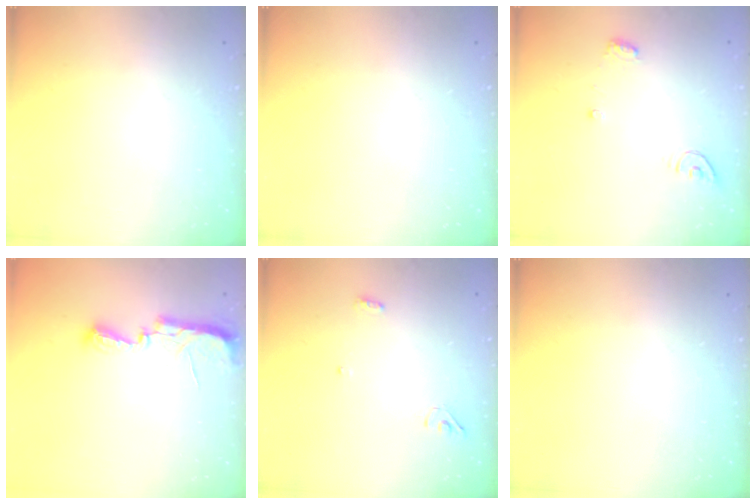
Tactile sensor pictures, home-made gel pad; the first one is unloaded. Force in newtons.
{"total": 0.0}
{"total": 5.5, "press": 5.5, "slide": 0.2}
{"total": 8.8, "press": 8.2, "slide": 3.2}
{"total": 3.7, "press": 3.6, "slide": 0.9}
{"total": 0.0}